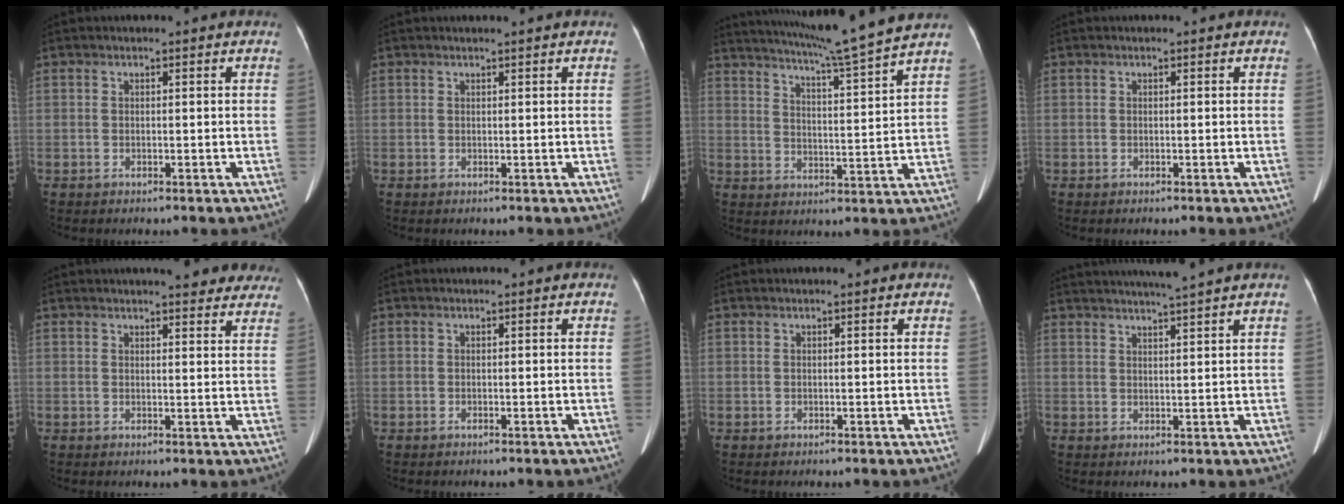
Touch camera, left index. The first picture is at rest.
{"total": 0.9, "force": [0.7, -0.2, 0.5], "torque": [-0.010, 0.005, 0.018]}
{"total": 14.4, "force": [12.7, -2.4, 6.5], "torque": [-0.113, -0.024, 0.179]}
{"total": 0.0}
{"total": 11.6, "force": [10.5, 2.6, 4.4], "torque": [-0.022, -0.006, 0.098]}
{"total": 0.0}
{"total": 0.0}
{"total": 7.0, "force": [6.1, -1.5, 3.0], "torque": [-0.045, 0.008, 0.085]}